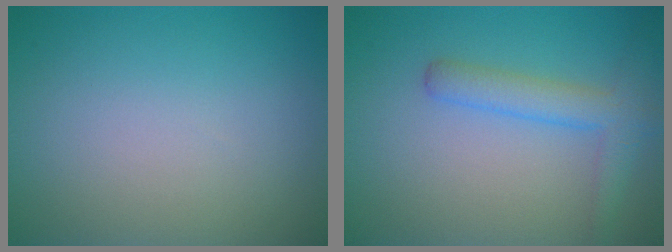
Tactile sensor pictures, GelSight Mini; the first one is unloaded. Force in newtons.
{"total": 3.3, "press": 3.3, "slide": 0.1}